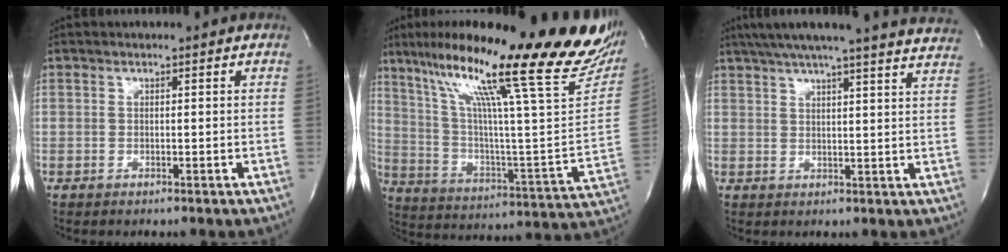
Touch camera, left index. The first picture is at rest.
{"total": 33.5, "force": [23.3, 2.1, 24.0], "torque": [-0.316, -0.021, 0.336]}
{"total": 25.3, "force": [22.9, 0.2, 10.9], "torque": [-0.174, -0.024, 0.278]}